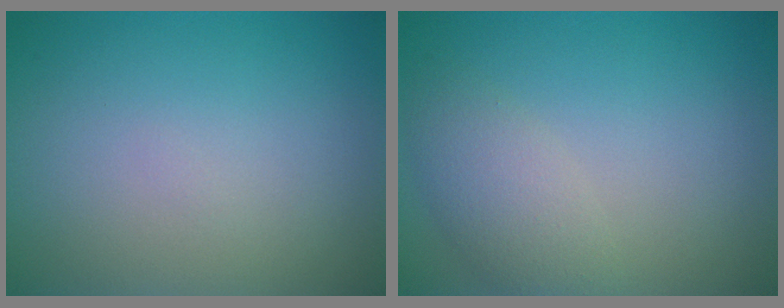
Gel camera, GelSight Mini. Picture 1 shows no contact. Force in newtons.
{"total": 3.0, "press": 3.0, "slide": 0.1}